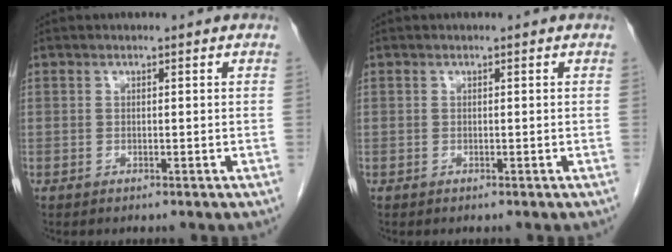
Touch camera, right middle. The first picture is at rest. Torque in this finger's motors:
{"motor_torque": [-0.20, -0.21, -0.05, -0.01]}